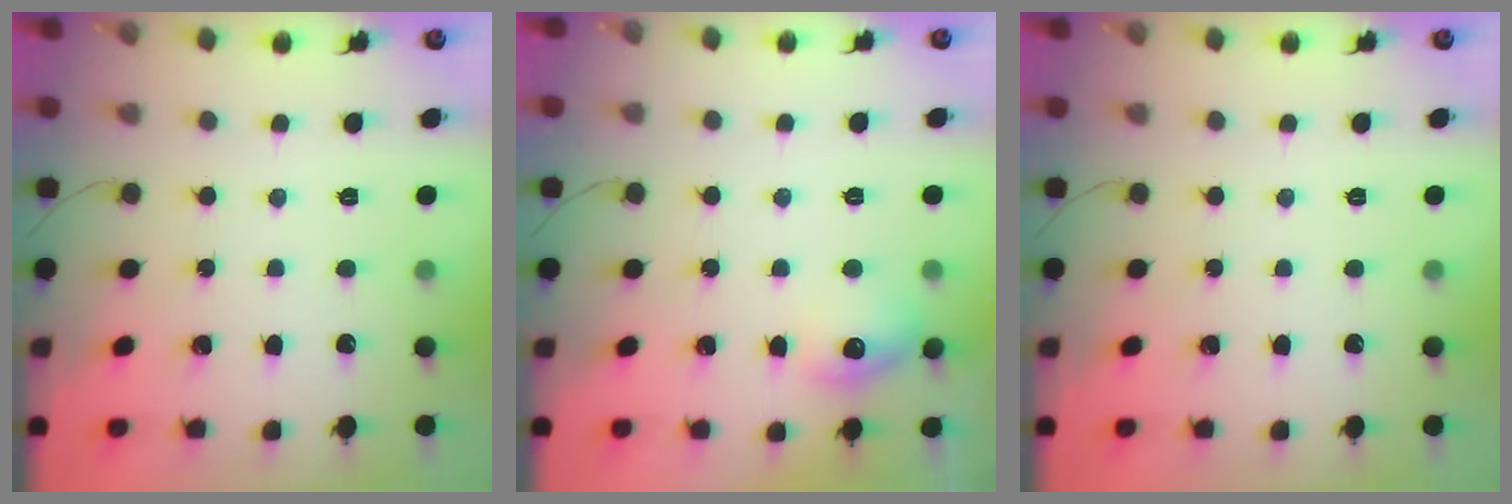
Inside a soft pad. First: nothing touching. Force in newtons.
{"total": 9.3, "press": 9.3, "slide": 0.3}
{"total": 0.0}